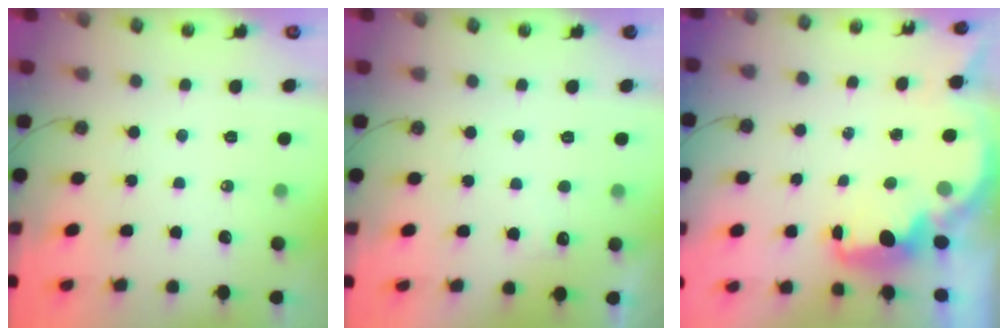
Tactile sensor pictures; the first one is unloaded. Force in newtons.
{"total": 3.2, "press": 3.0, "slide": 1.2}
{"total": 4.4, "press": 4.3, "slide": 0.6}